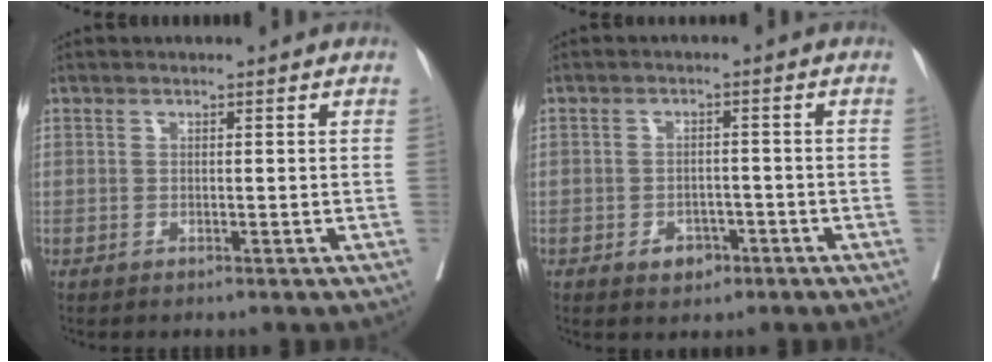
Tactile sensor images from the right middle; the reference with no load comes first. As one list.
[{"total": 3.3, "force": [-1.7, 2.3, 1.6], "torque": [-0.016, 0.007, -0.018]}]